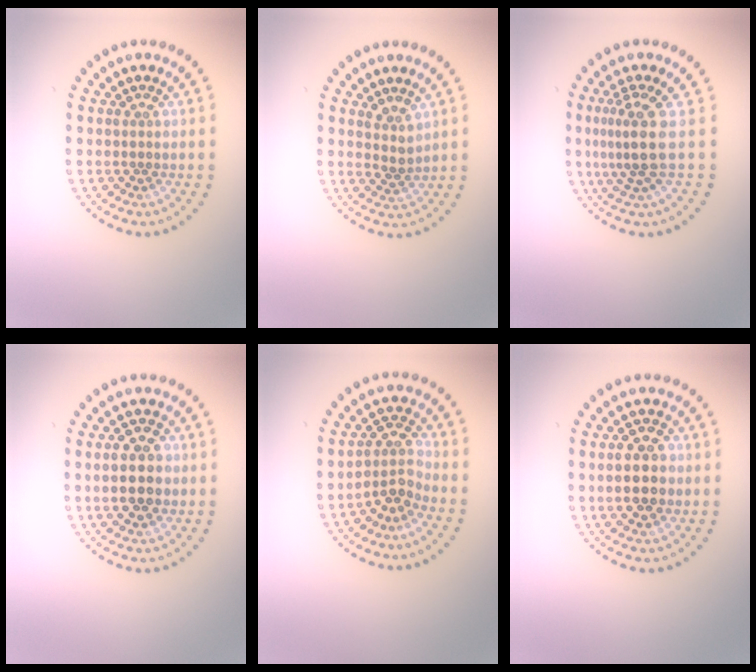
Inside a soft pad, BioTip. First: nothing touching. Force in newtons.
{"total": 1.9, "press": 1.5, "slide": 1.2}
{"total": 3.3, "press": 2.4, "slide": 2.2}
{"total": 4.5, "press": 4.5, "slide": 0.3}
{"total": 2.7, "press": 2.2, "slide": 1.7}
{"total": 4.6, "press": 4.5, "slide": 0.2}